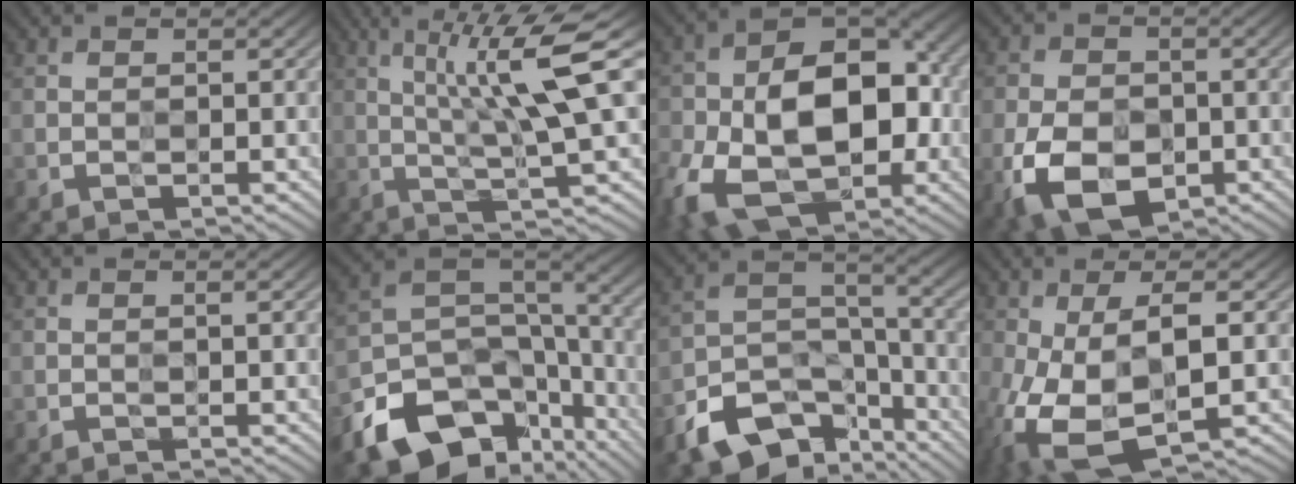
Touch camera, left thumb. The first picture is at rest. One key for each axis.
{"total": 11.6, "fx": 2.3, "fy": 1.6, "fz": 11.3, "tx": -0.183, "ty": 0.012, "tz": 0.039}
{"total": 17.1, "fx": -4.7, "fy": 10.8, "fz": 12.4, "tx": -0.223, "ty": -0.043, "tz": -0.077}
{"total": 9.7, "fx": -3.4, "fy": 6.4, "fz": 6.6, "tx": -0.145, "ty": -0.022, "tz": -0.066}
{"total": 1.2, "fx": -0.2, "fy": -0.1, "fz": 1.2, "tx": -0.020, "ty": 0.004, "tz": -0.007}
{"total": 15.7, "fx": -8.7, "fy": 10.3, "fz": 8.1, "tx": -0.196, "ty": -0.039, "tz": -0.137}
{"total": 12.2, "fx": -8.3, "fy": 6.6, "fz": 6.1, "tx": -0.113, "ty": -0.017, "tz": -0.156}
{"total": 12.1, "fx": -3.4, "fy": 5.5, "fz": 10.2, "tx": -0.231, "ty": -0.033, "tz": -0.050}